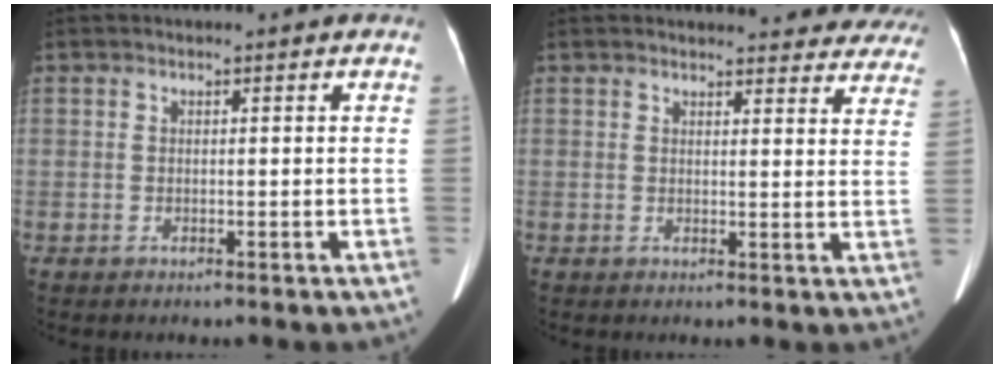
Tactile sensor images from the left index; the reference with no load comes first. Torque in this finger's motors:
{"motor_torque": [0.42, -0.52, 0.08, 0.05]}